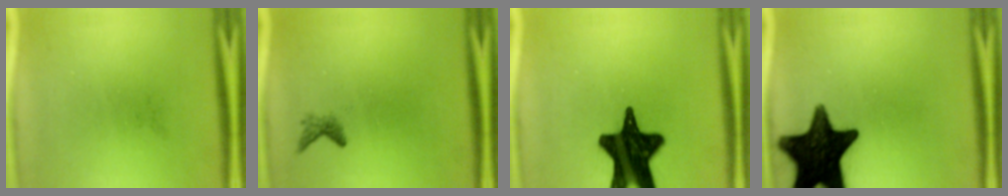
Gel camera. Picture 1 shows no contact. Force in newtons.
{"total": 1.1}
{"total": 18.9}
{"total": 17.8}